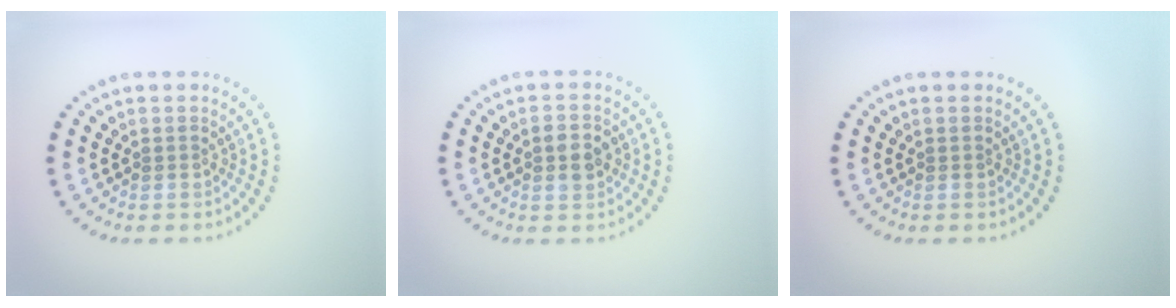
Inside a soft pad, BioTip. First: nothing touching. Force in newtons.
{"total": 2.5, "press": 2.5, "slide": 0.1}
{"total": 0.0}